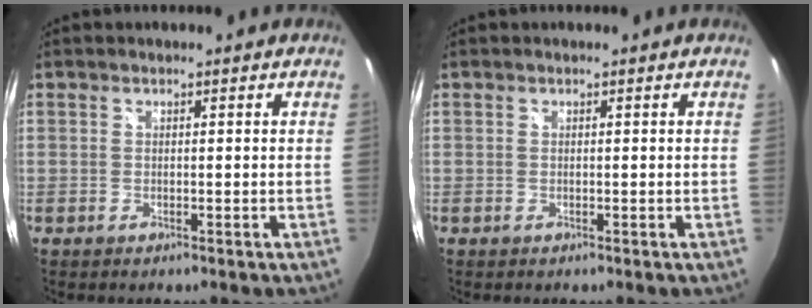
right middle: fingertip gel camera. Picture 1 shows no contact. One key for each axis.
{"total": 0.0}